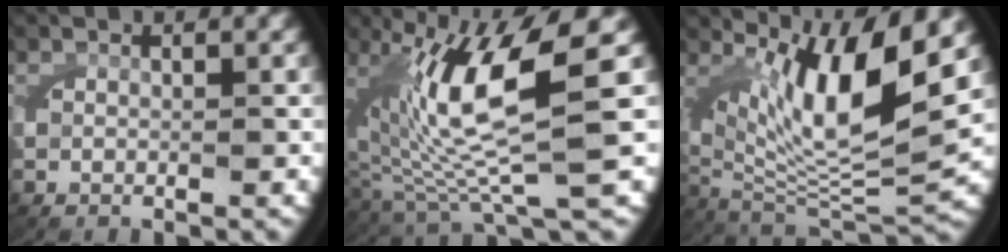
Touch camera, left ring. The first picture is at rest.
{"total": 12.9, "force": [1.7, 6.1, 11.2], "torque": [-0.211, -0.008, 0.036]}
{"total": 11.8, "force": [2.6, 5.7, 10.0], "torque": [-0.188, -0.021, 0.053]}